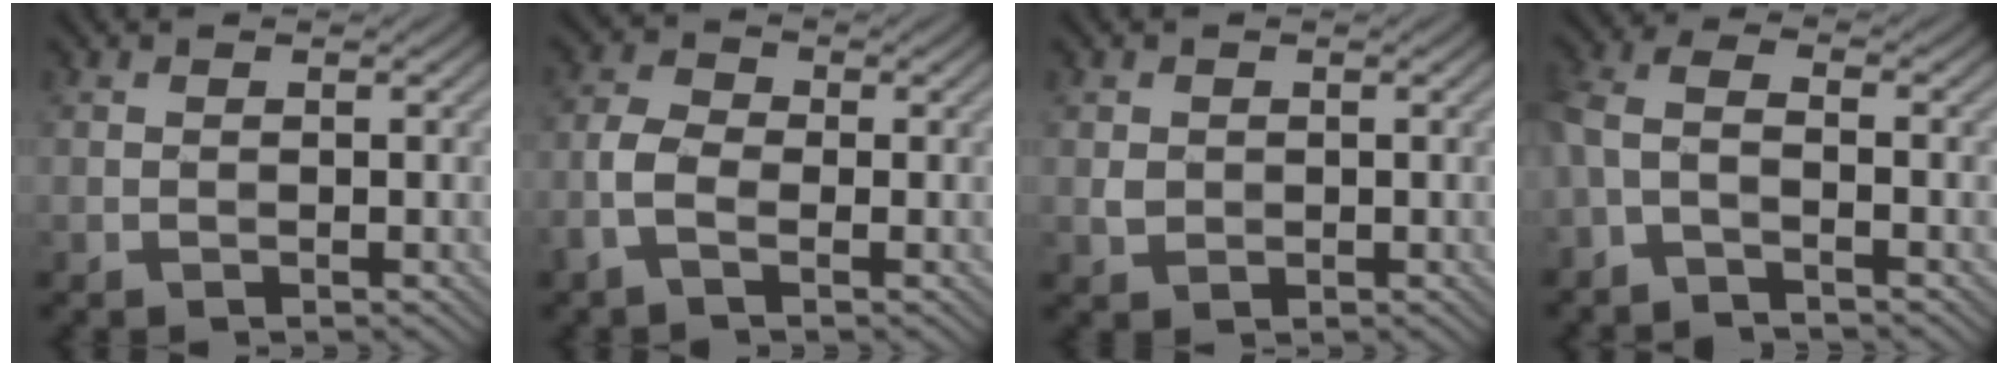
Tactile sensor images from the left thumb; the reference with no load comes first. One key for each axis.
{"total": 3.9, "fx": -1.5, "fy": 2.2, "fz": 2.8, "tx": -0.075, "ty": 0.006, "tz": -0.042}
{"total": 1.5, "fx": 0.2, "fy": 1.4, "fz": 0.5, "tx": -0.017, "ty": -0.004, "tz": 0.005}
{"total": 3.5, "fx": -1.9, "fy": 1.4, "fz": 2.6, "tx": -0.069, "ty": 0.009, "tz": -0.048}